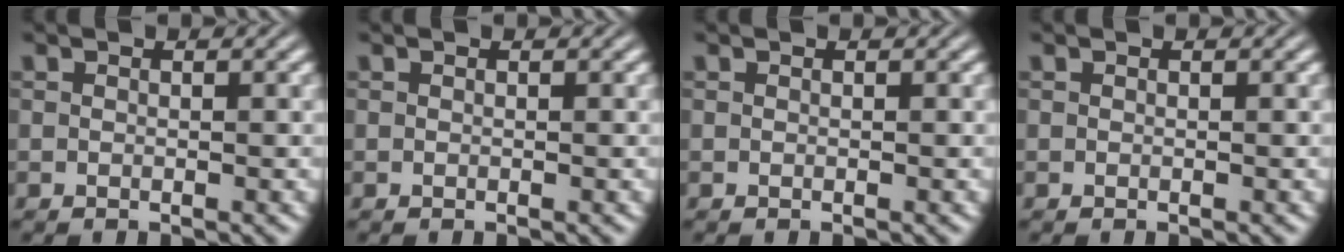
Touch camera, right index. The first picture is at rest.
{"total": 0.0}
{"total": 0.0}
{"total": 0.0}